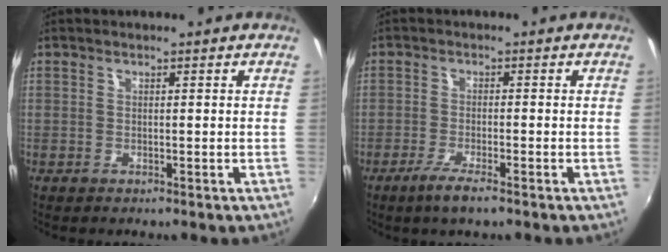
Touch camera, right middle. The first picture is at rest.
{"total": 4.3, "force": [-3.0, 0.6, 3.1], "torque": [-0.078, -0.010, -0.058]}